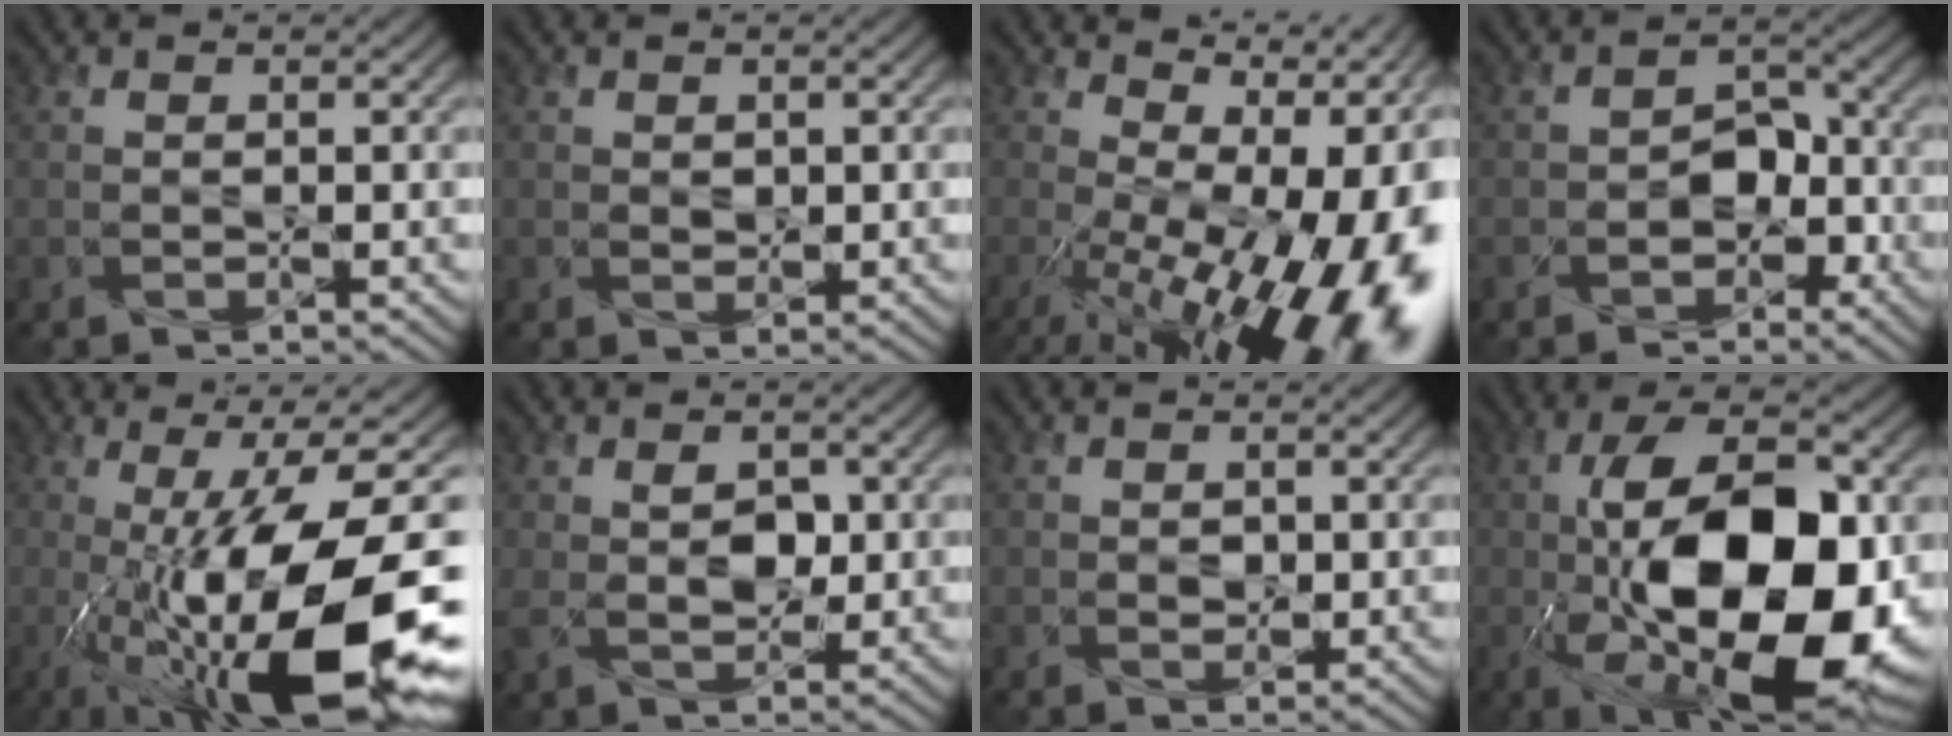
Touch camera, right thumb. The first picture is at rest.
{"total": 0.9, "force": [0.3, 0.8, 0.2], "torque": [-0.009, -0.005, 0.012]}
{"total": 18.7, "force": [-3.1, 10.0, 15.6], "torque": [-0.195, -0.028, -0.012]}
{"total": 5.2, "force": [-2.4, 3.8, 2.7], "torque": [-0.028, 0.006, -0.048]}
{"total": 18.0, "force": [-5.2, 4.7, 16.6], "torque": [-0.275, -0.005, -0.085]}
{"total": 4.3, "force": [0.6, 2.9, 3.1], "torque": [-0.062, -0.003, 0.015]}
{"total": 1.1, "force": [0.1, 1.0, 0.4], "torque": [-0.014, -0.006, 0.009]}
{"total": 18.3, "force": [-3.1, 8.7, 15.8], "torque": [-0.265, 0.004, -0.054]}